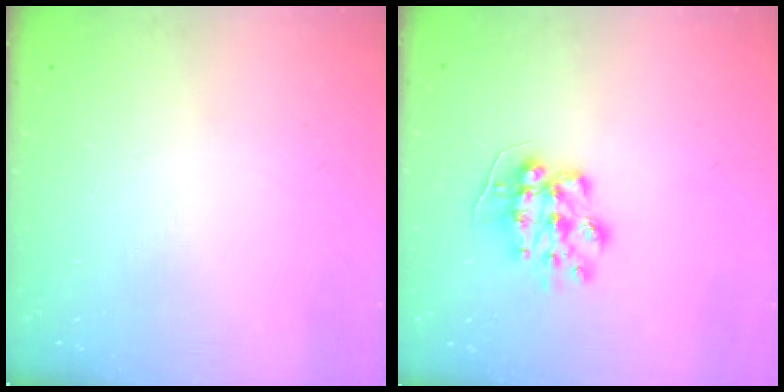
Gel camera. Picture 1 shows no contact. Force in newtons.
{"total": 8.7, "press": 8.7, "slide": 0.4}